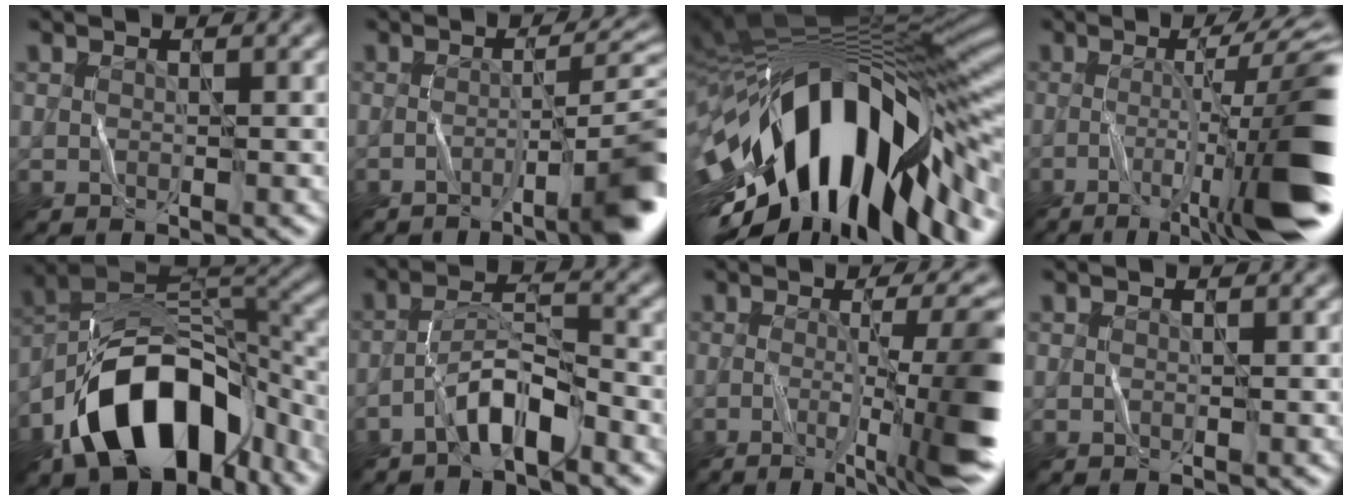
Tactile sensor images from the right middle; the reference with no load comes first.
{"total": 7.2, "force": [-3.2, 1.2, 6.3], "torque": [-0.075, 0.014, -0.049]}
{"total": 17.5, "force": [-5.8, 7.6, 14.6], "torque": [-0.235, 0.011, -0.105]}
{"total": 13.5, "force": [-3.1, 2.4, 12.9], "torque": [-0.171, 0.007, -0.049]}
{"total": 13.0, "force": [-7.2, 7.4, 7.9], "torque": [-0.124, 0.002, -0.132]}
{"total": 4.4, "force": [-3.0, 1.1, 3.0], "torque": [-0.051, 0.021, -0.059]}
{"total": 9.1, "force": [-1.5, 1.6, 8.8], "torque": [-0.115, -0.001, -0.024]}
{"total": 0.0}